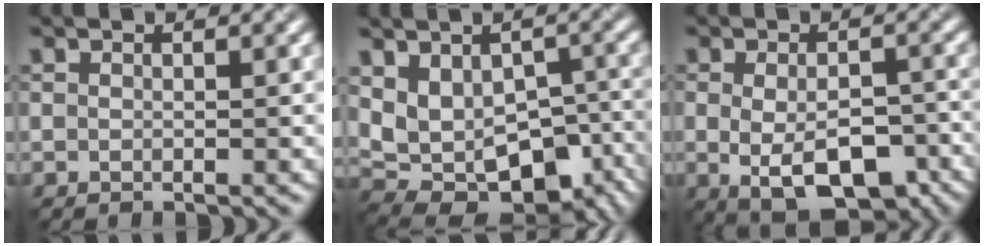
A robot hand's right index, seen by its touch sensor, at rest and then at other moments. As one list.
[{"total": 8.5, "force": [-1.7, 5.3, 6.4], "torque": [-0.112, -0.009, -0.008]}, {"total": 6.8, "force": [-2.9, 2.9, 5.3], "torque": [-0.088, -0.019, -0.018]}]